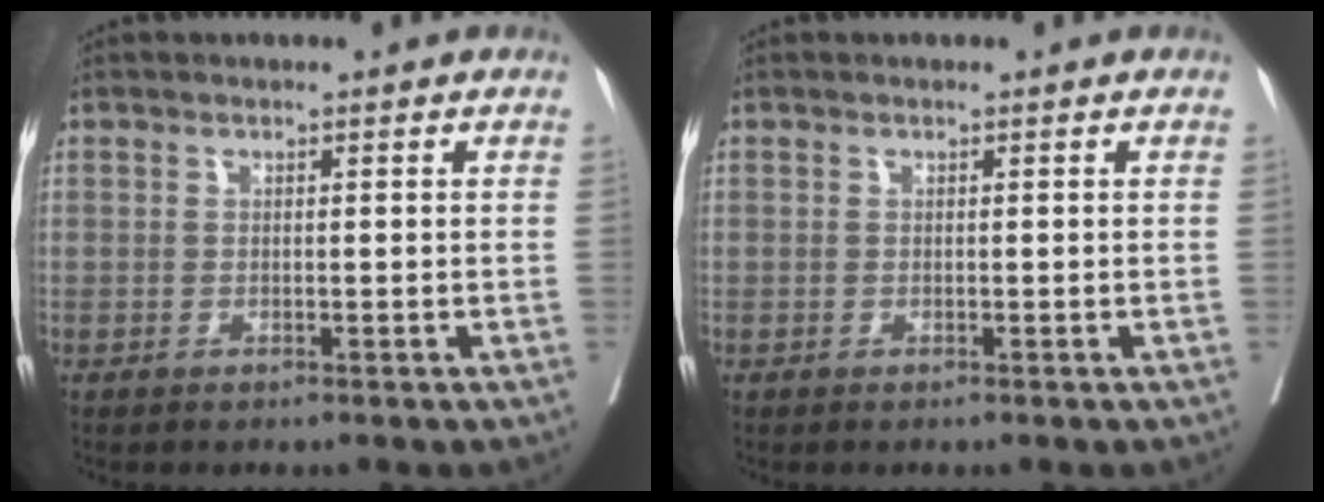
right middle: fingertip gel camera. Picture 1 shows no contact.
{"total": 0.0}